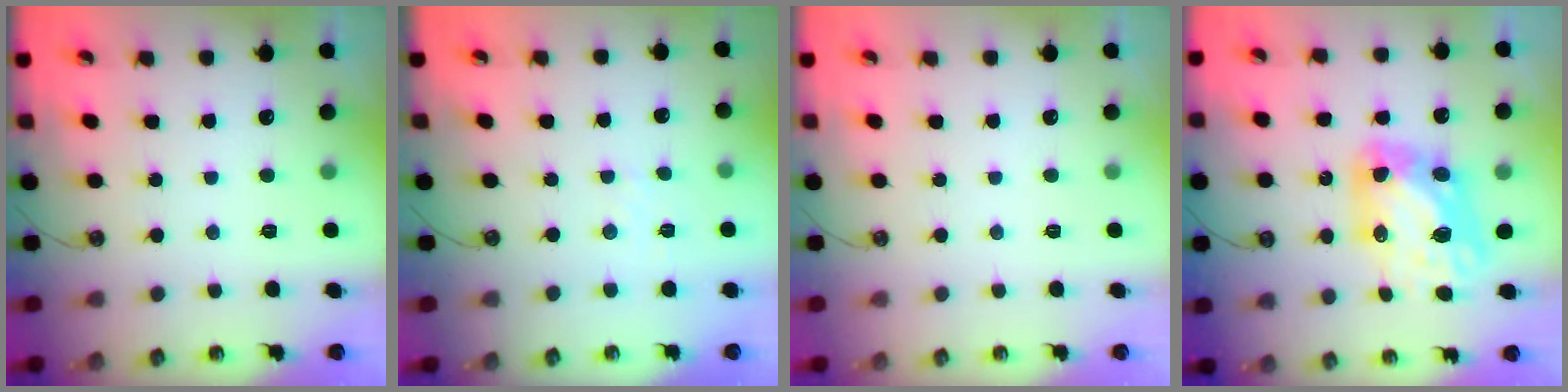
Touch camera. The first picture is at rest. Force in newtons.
{"total": 2.4, "press": 2.4, "slide": 0.4}
{"total": 0.0}
{"total": 10.2, "press": 10.1, "slide": 1.2}